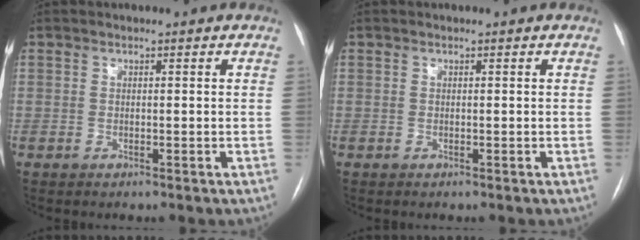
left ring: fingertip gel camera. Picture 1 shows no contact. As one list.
[{"total": 0.0}]